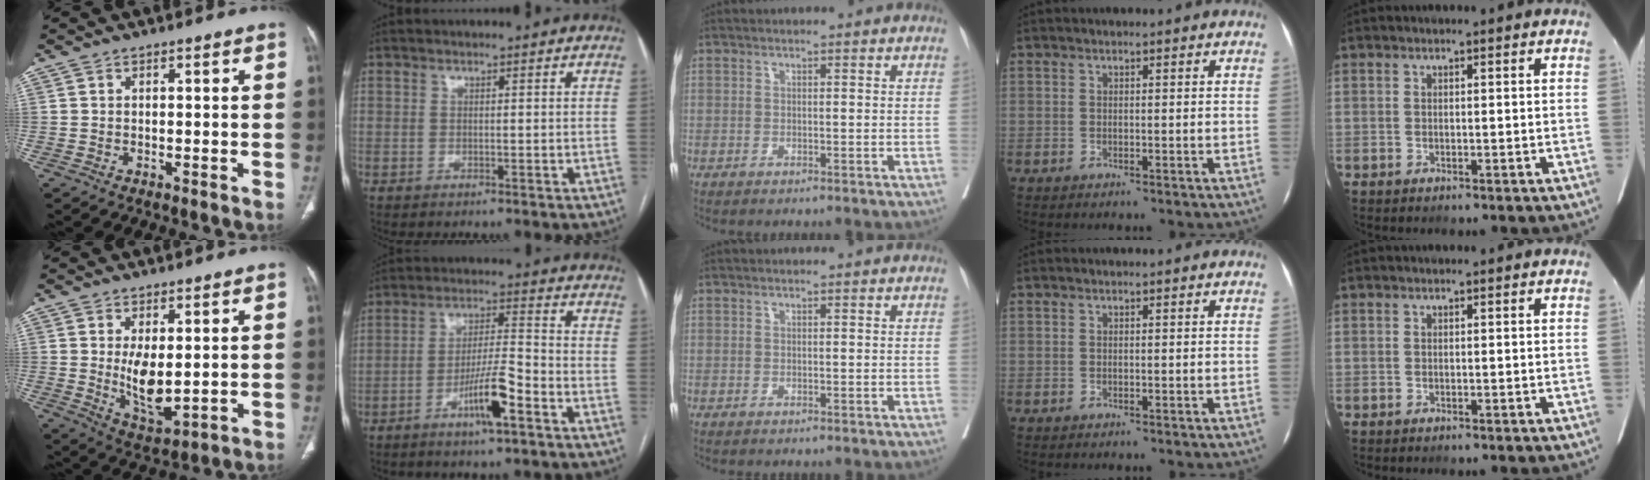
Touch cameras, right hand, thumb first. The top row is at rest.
{"thumb": {"total": 8.4, "force": [0.4, 3.9, 7.4], "torque": [-0.116, -0.023, 0.022]}, "index": {"total": 8.4, "force": [-4.3, 0.7, 7.2], "torque": [-0.135, 0.000, -0.076]}}